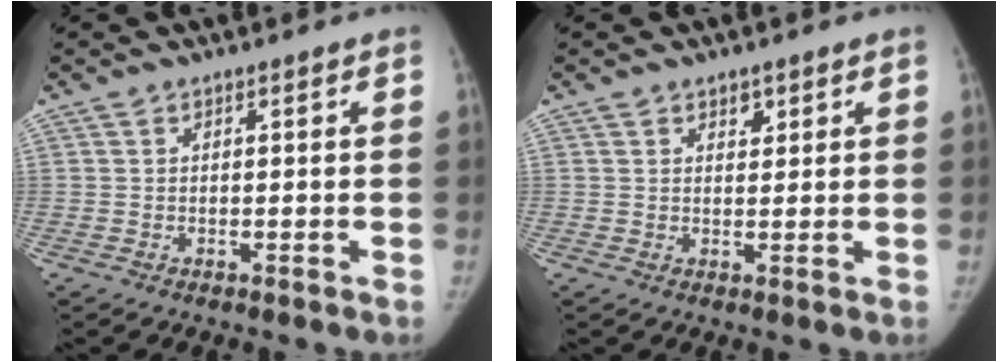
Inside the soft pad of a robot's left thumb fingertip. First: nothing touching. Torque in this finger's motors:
{"motor_torque": [0.12, -0.37, 0.35, -0.53, 0.06]}